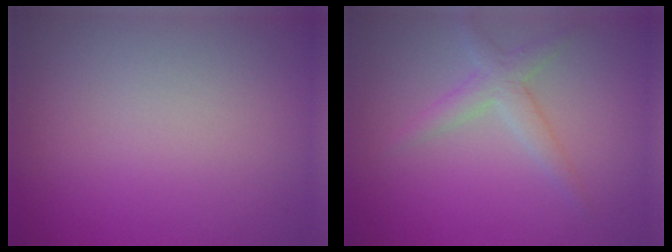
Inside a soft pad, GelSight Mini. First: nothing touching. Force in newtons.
{"total": 2.3, "press": 2.3, "slide": 0.1}